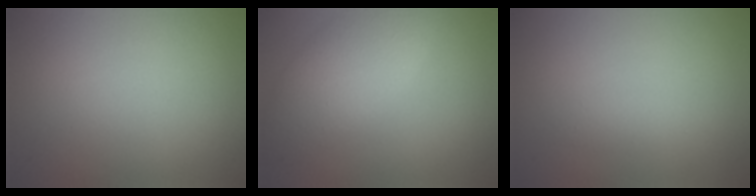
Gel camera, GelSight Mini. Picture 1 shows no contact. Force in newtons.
{"total": 5.0, "press": 5.0, "slide": 0.4}
{"total": 0.8, "press": 0.8, "slide": 0.0}